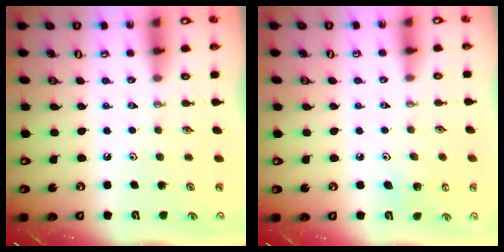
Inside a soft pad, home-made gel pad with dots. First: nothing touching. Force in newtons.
{"total": 5.7, "press": 5.7, "slide": 0.4}